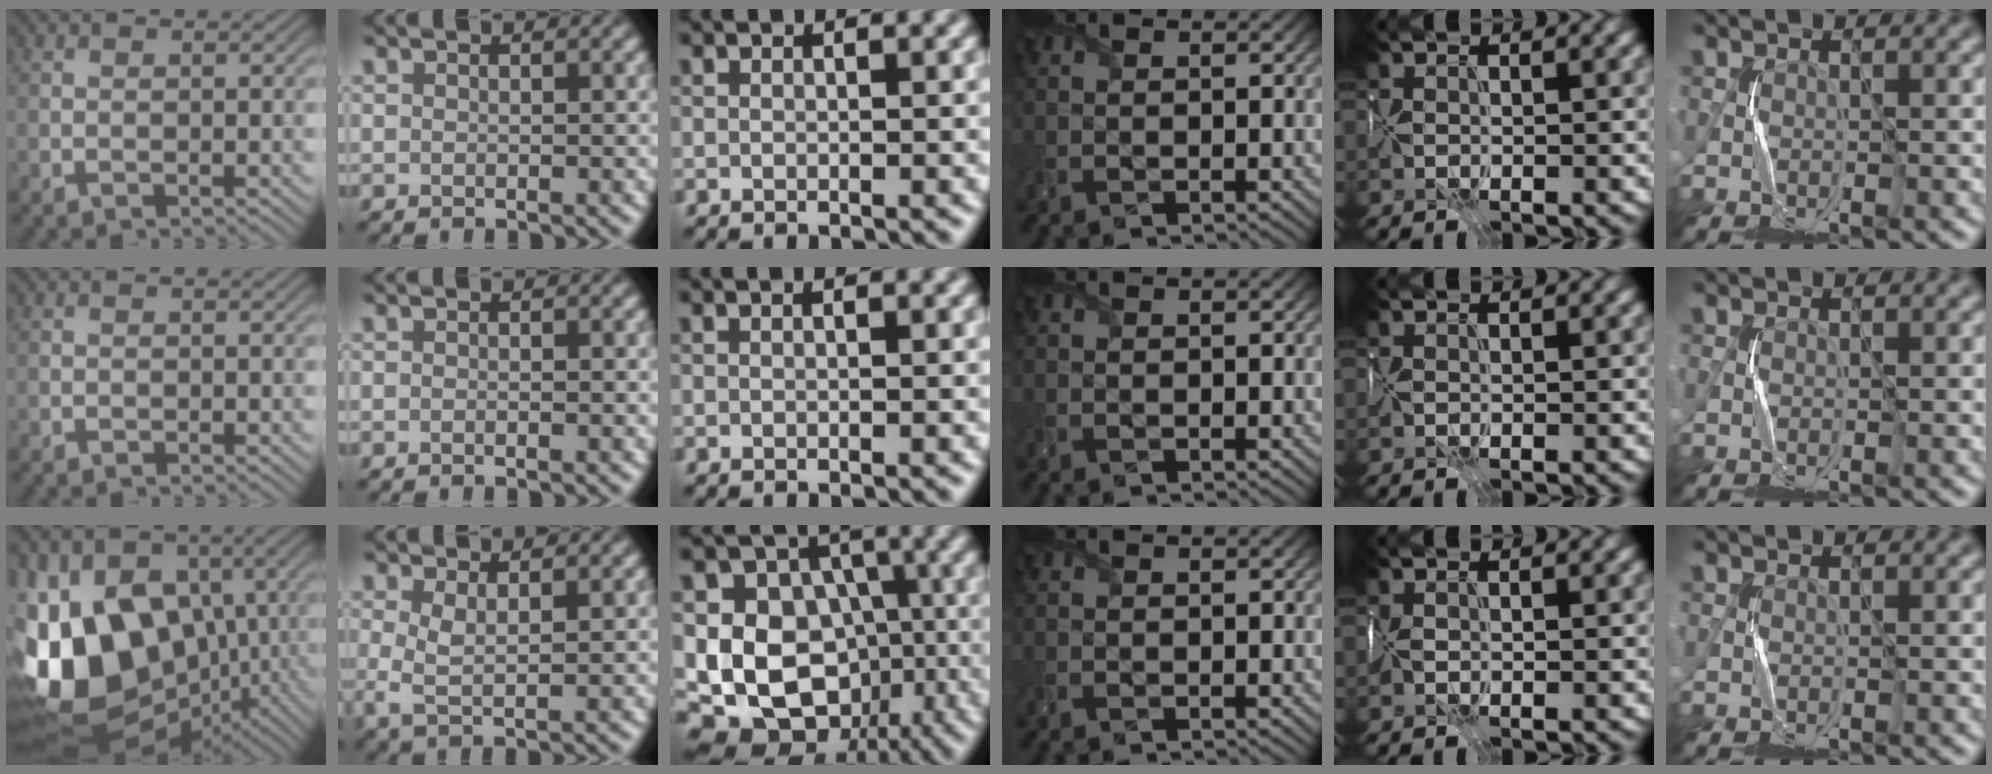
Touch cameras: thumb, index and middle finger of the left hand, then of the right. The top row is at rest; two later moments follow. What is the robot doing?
{"motion": "wrap", "object": "receipt paper"}